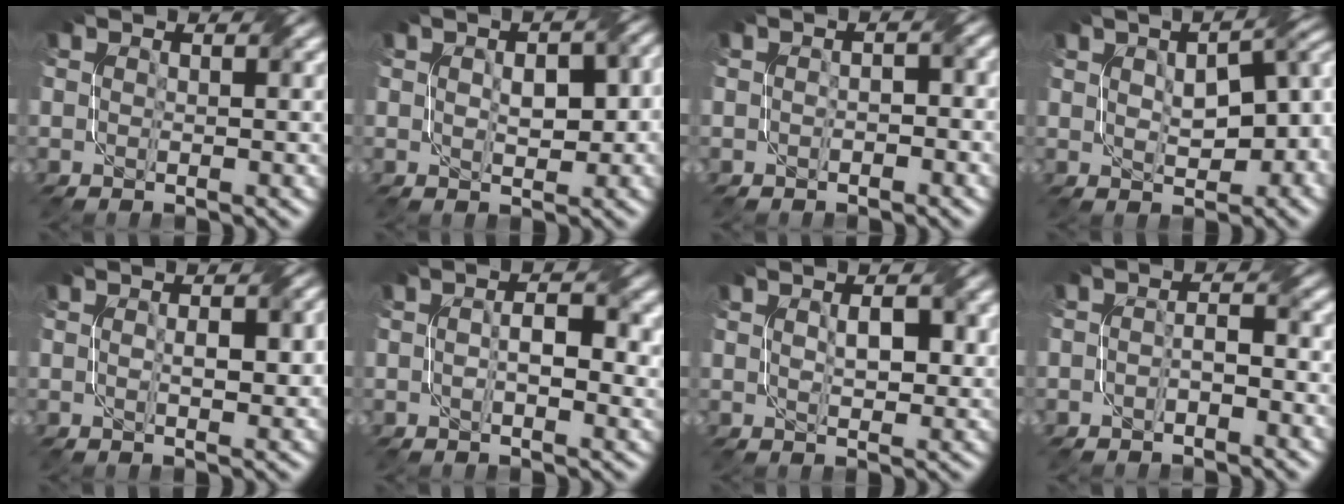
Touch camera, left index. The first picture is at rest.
{"total": 4.7, "force": [0.4, 2.6, 3.9], "torque": [-0.050, 0.003, 0.013]}
{"total": 1.4, "force": [-0.5, 0.7, 1.1], "torque": [-0.017, 0.001, -0.009]}
{"total": 10.2, "force": [0.5, 5.9, 8.3], "torque": [-0.107, 0.004, 0.017]}
{"total": 2.9, "force": [0.1, 1.1, 2.7], "torque": [-0.048, 0.001, 0.004]}
{"total": 3.8, "force": [0.0, 1.8, 3.4], "torque": [-0.059, 0.001, -0.001]}
{"total": 3.0, "force": [0.8, 1.3, 2.5], "torque": [-0.044, 0.000, 0.019]}
{"total": 1.6, "force": [-1.0, 0.6, 1.2], "torque": [-0.022, 0.006, -0.019]}